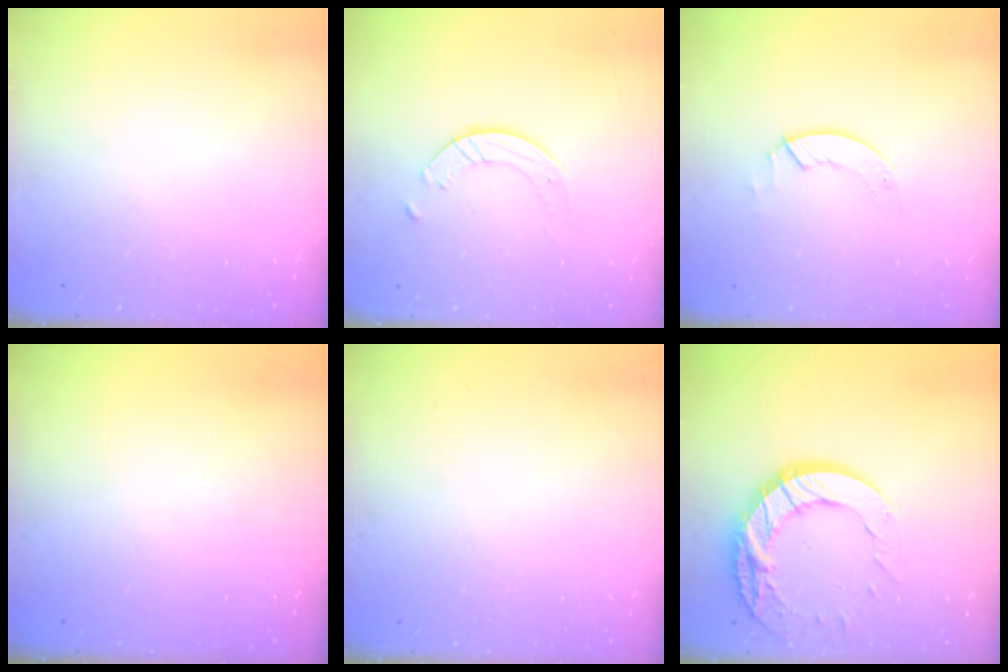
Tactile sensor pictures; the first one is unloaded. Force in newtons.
{"total": 3.8, "press": 3.8, "slide": 0.4}
{"total": 1.3, "press": 1.3, "slide": 0.2}
{"total": 0.0}
{"total": 0.0}
{"total": 14.4, "press": 14.4, "slide": 0.7}